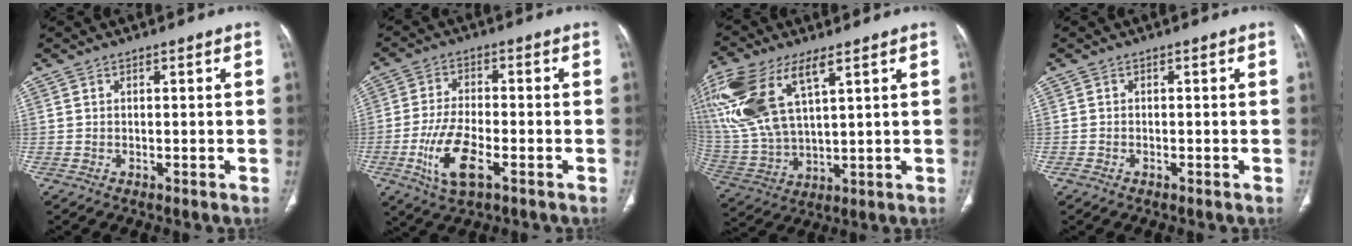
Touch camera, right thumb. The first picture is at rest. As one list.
[{"total": 10.1, "force": [-3.9, 4.0, 8.4], "torque": [-0.178, 0.005, -0.072]}, {"total": 19.5, "force": [9.1, 8.6, 15.0], "torque": [-0.346, -0.016, 0.188]}, {"total": 0.8, "force": [-0.6, 0.4, 0.3], "torque": [-0.013, 0.005, -0.011]}]